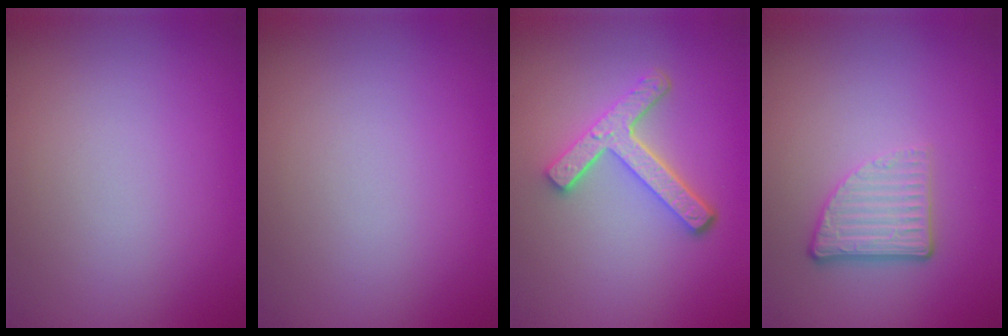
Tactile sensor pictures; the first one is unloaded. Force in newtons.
{"total": 0.0}
{"total": 4.3, "press": 3.3, "slide": 2.8}
{"total": 3.0, "press": 2.1, "slide": 2.1}